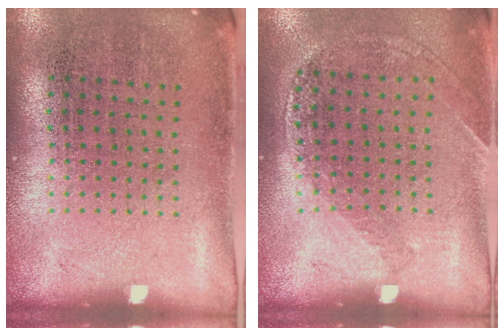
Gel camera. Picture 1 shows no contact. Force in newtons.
{"total": 1.2, "press": 1.1, "slide": 0.3}